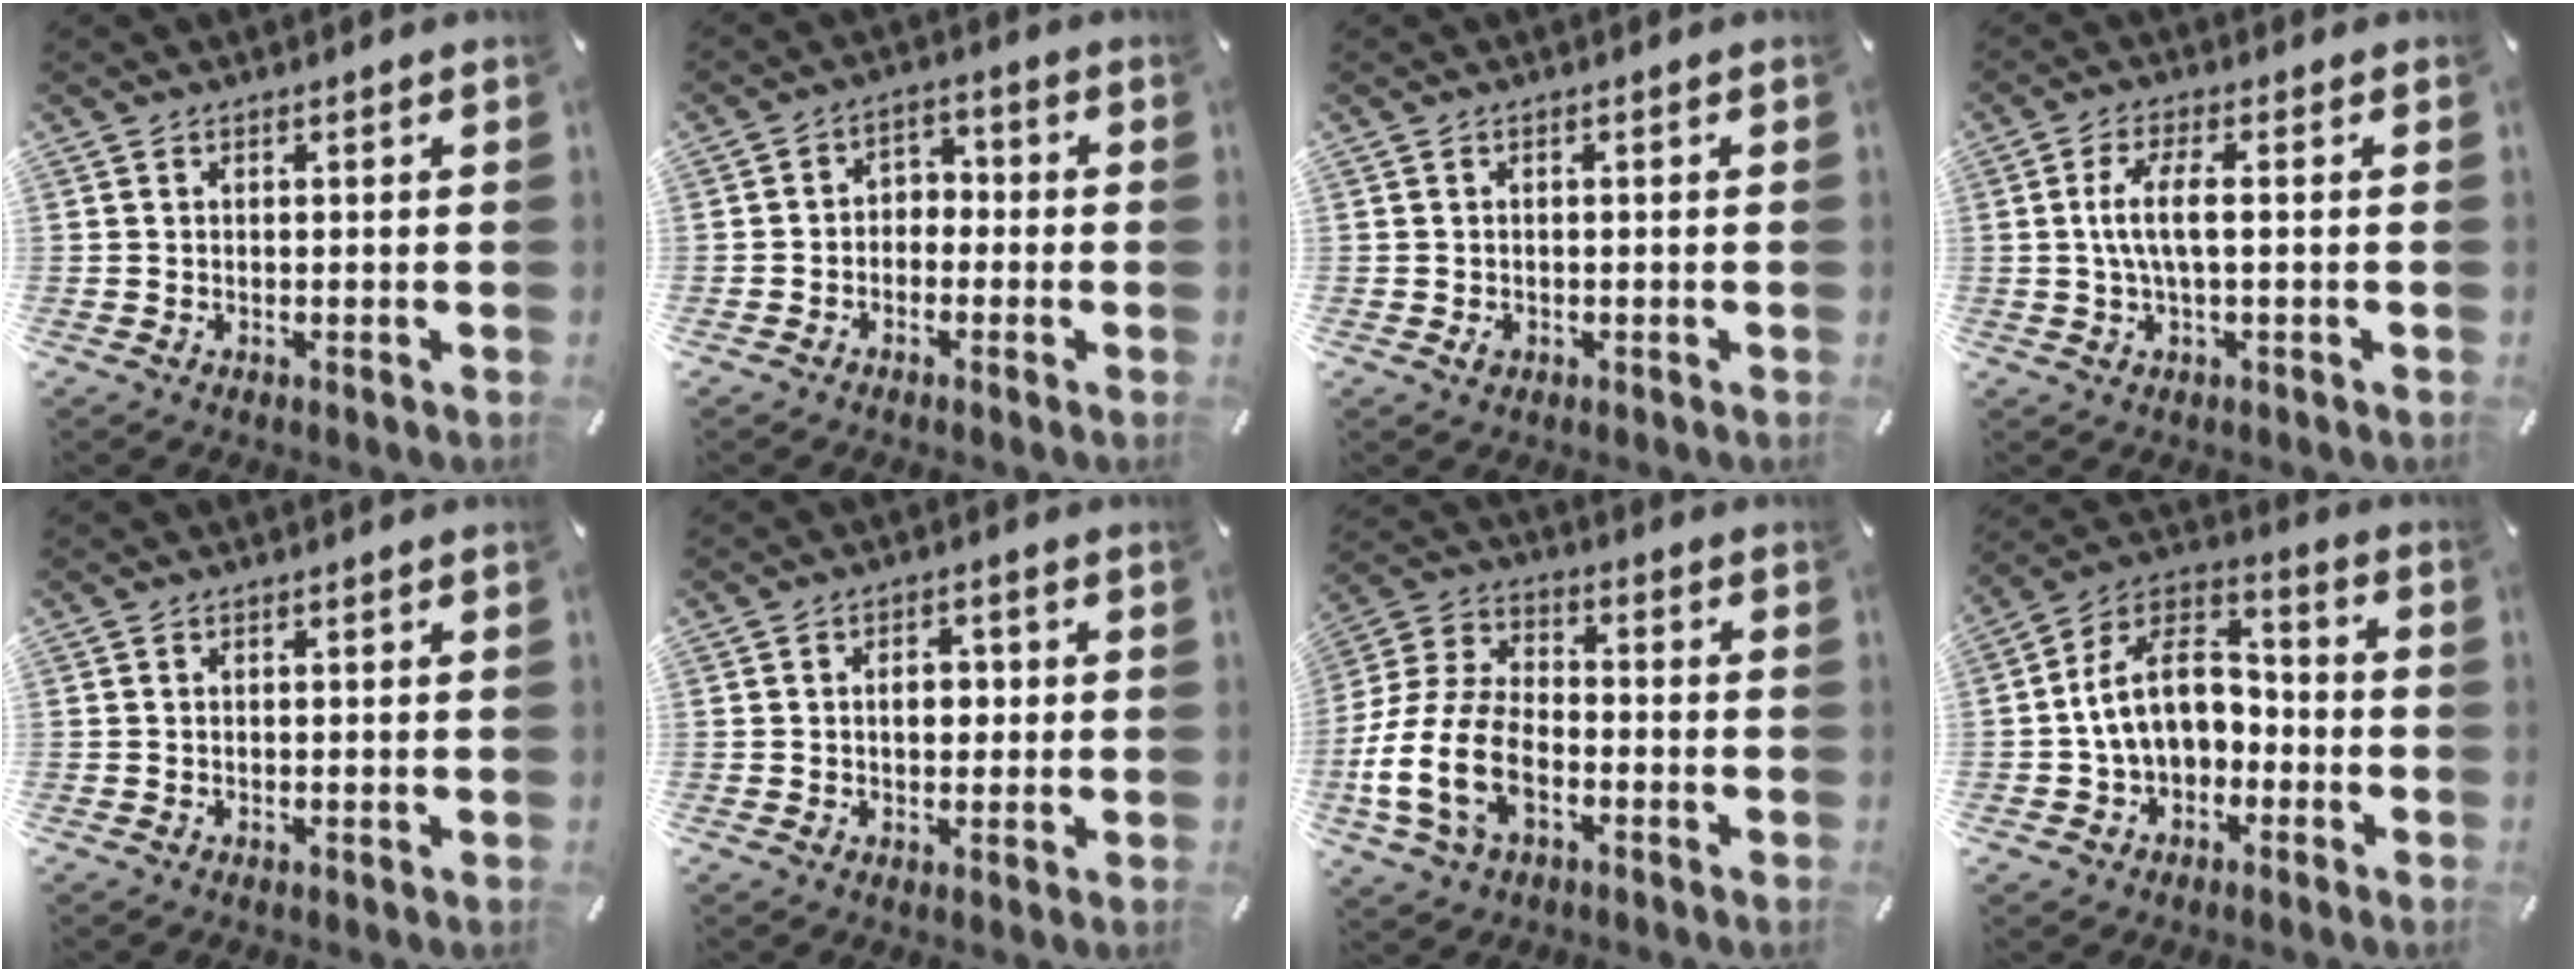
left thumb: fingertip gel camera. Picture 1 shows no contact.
{"total": 4.0, "force": [-2.5, 3.0, 1.0], "torque": [-0.017, 0.014, -0.053]}
{"total": 1.4, "force": [-0.4, 1.1, 0.8], "torque": [-0.014, 0.002, -0.007]}
{"total": 6.9, "force": [0.2, 1.9, 6.6], "torque": [-0.144, -0.003, -0.005]}
{"total": 0.0}
{"total": 4.7, "force": [0.0, 3.2, 3.5], "torque": [-0.035, -0.004, -0.010]}
{"total": 15.5, "force": [-5.9, 9.8, 10.4], "torque": [-0.226, 0.024, -0.107]}
{"total": 13.5, "force": [-2.0, 10.2, 8.6], "torque": [-0.170, 0.025, -0.034]}